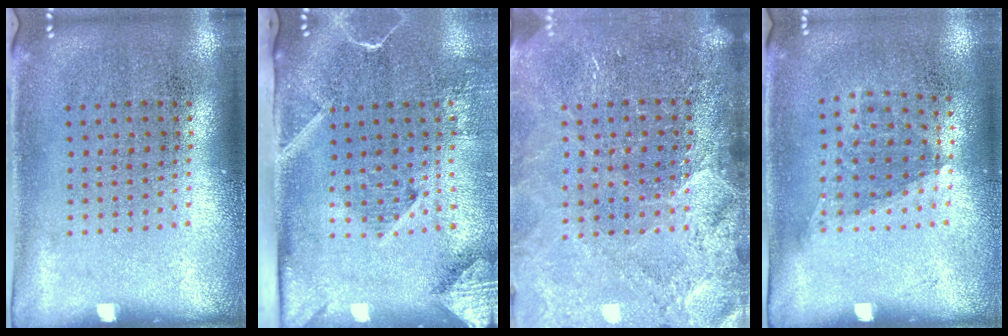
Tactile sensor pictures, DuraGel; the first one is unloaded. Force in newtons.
{"total": 2.9, "press": 2.1, "slide": 2.0}
{"total": 3.4, "press": 3.0, "slide": 1.5}
{"total": 1.1, "press": 0.8, "slide": 0.8}